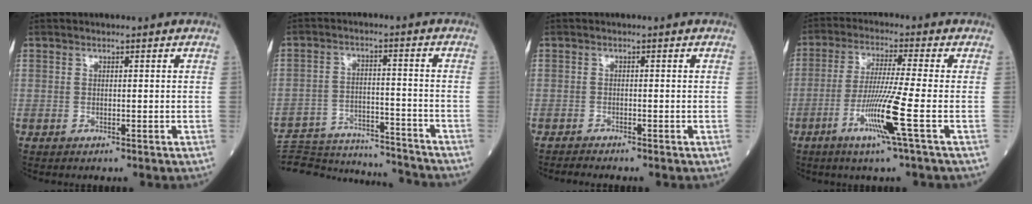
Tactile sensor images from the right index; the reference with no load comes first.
{"total": 20.6, "force": [-19.9, 2.5, 4.7], "torque": [-0.114, -0.006, -0.289]}
{"total": 1.2, "force": [-1.2, -0.3, 0.0], "torque": [-0.008, -0.005, -0.022]}
{"total": 9.3, "force": [-3.6, -1.8, 8.4], "torque": [-0.160, -0.022, -0.076]}